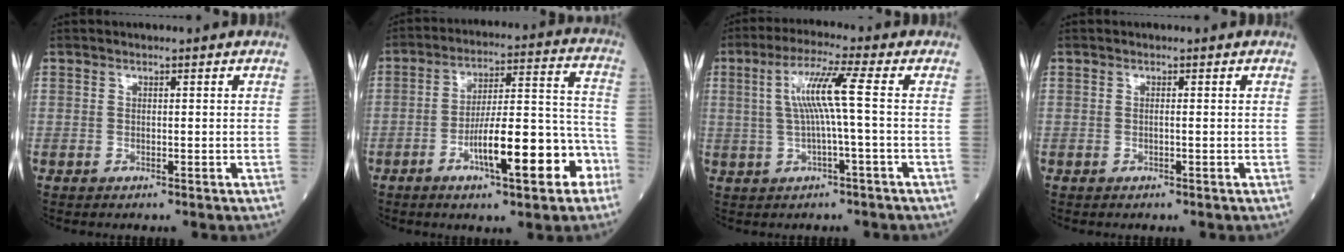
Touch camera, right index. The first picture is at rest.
{"total": 14.7, "force": [-6.7, 3.0, 12.8], "torque": [-0.199, 0.027, -0.097]}
{"total": 7.3, "force": [0.5, -0.8, 7.2], "torque": [-0.141, 0.012, 0.012]}
{"total": 0.0}